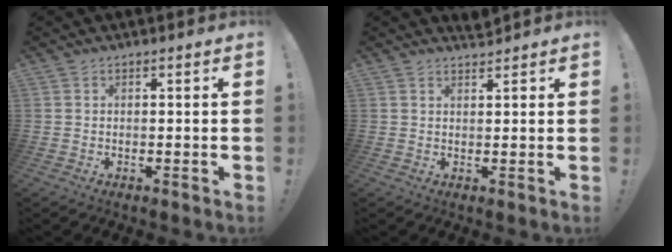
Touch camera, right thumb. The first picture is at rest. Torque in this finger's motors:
{"motor_torque": [0.04, 0.07, 0.02, -0.06, 0.00]}